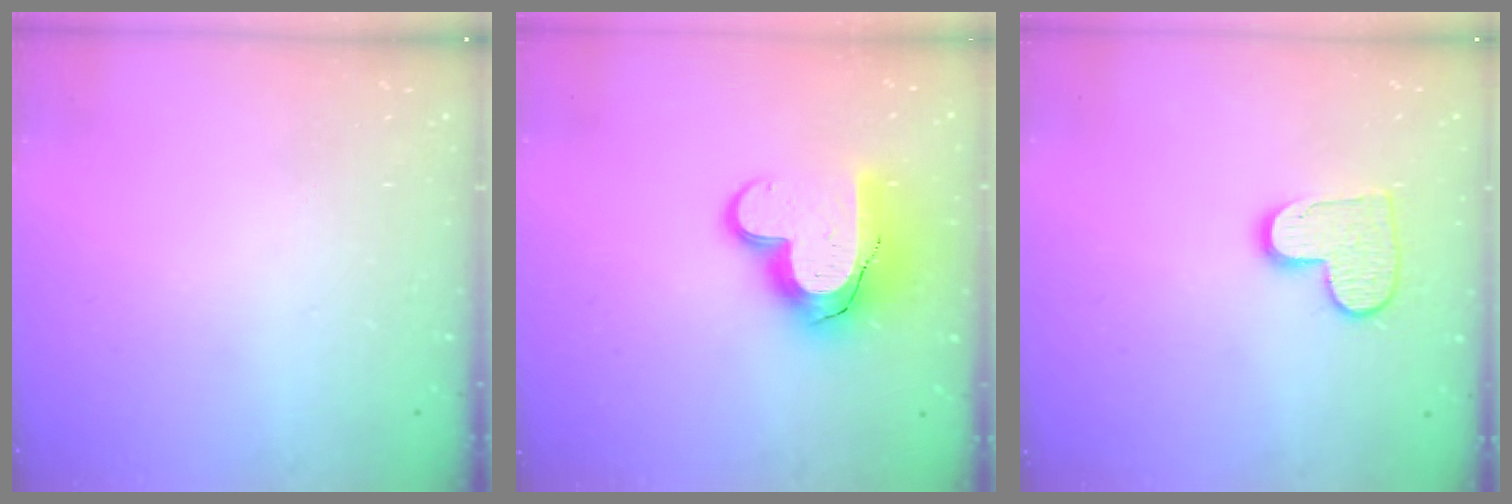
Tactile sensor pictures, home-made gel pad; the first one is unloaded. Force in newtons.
{"total": 18.5, "press": 18.5, "slide": 1.5}
{"total": 9.9, "press": 9.9, "slide": 0.4}